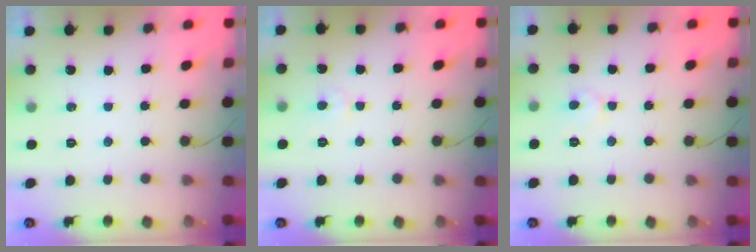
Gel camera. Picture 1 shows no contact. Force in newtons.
{"total": 3.3, "press": 3.3, "slide": 0.3}
{"total": 4.7, "press": 4.7, "slide": 0.5}